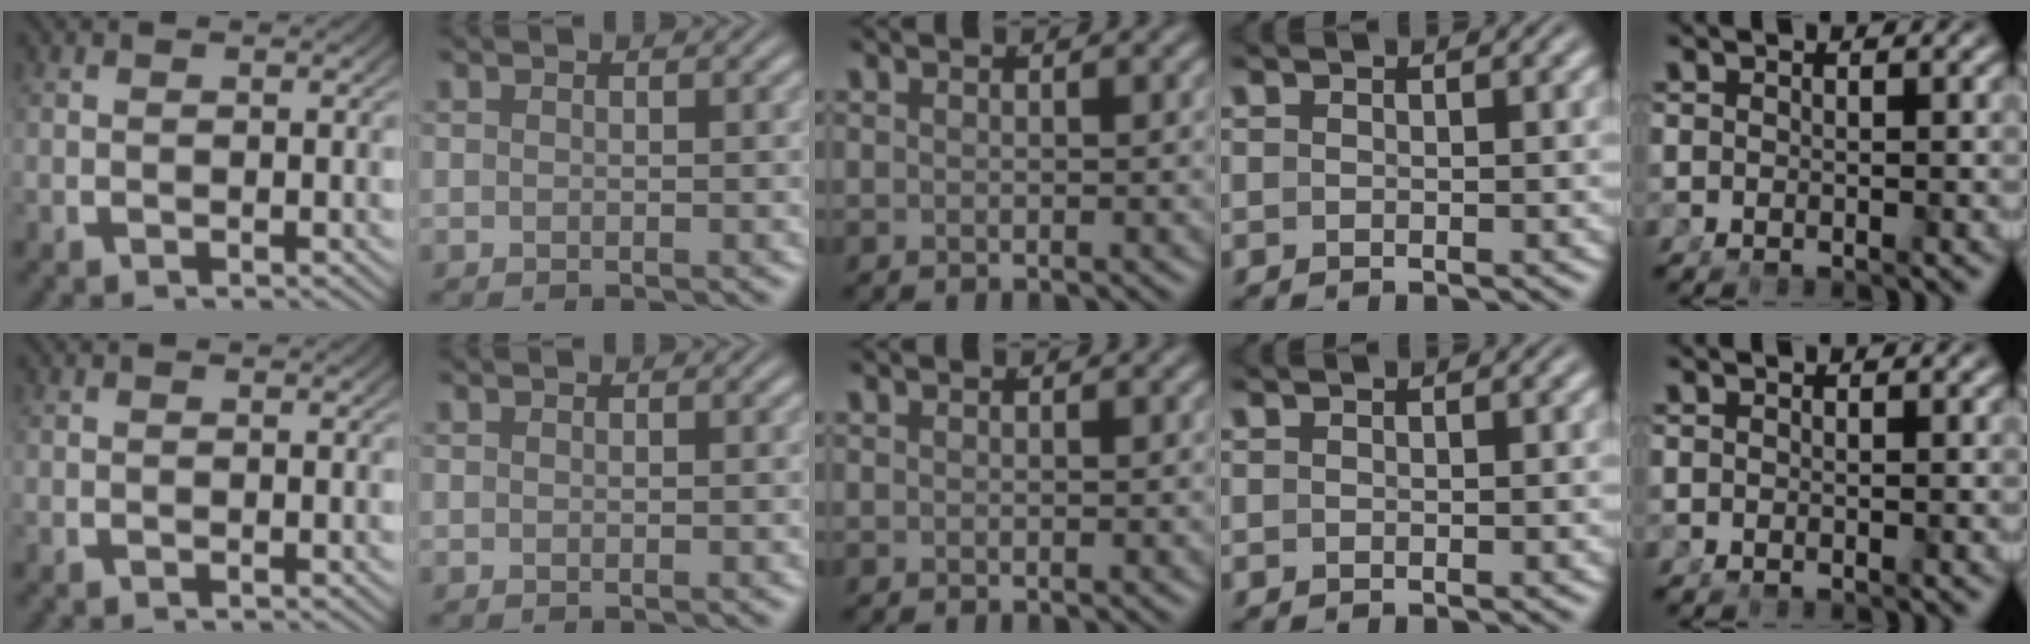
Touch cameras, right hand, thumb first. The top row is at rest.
{}